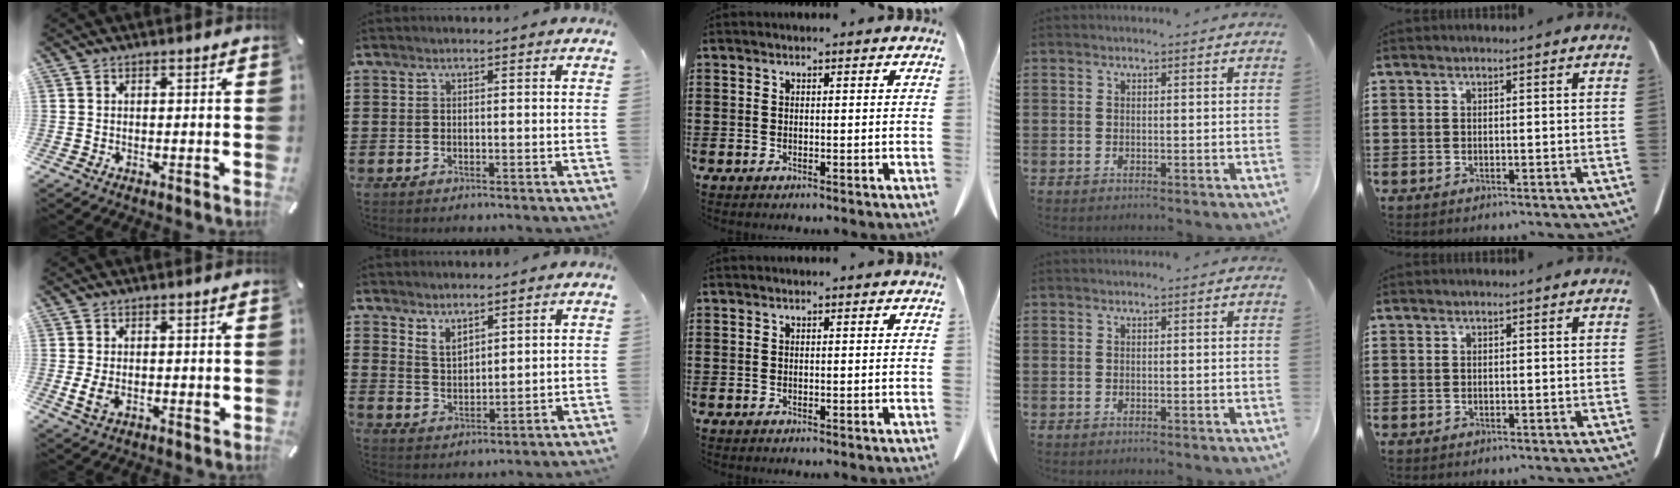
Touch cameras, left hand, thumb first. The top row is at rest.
{"thumb": {"total": 3.8, "force": [-0.2, 2.4, 3.0], "torque": [-0.067, -0.009, -0.007]}, "index": {"total": 3.3, "force": [3.0, 1.1, 0.9], "torque": [-0.024, -0.004, 0.056]}}